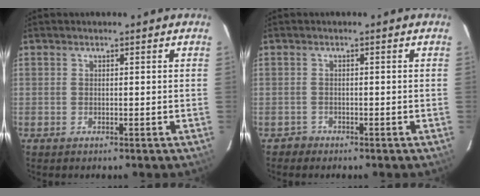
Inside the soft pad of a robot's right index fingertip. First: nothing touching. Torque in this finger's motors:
{"motor_torque": [0.03, -0.07, 0.03, 0.00]}